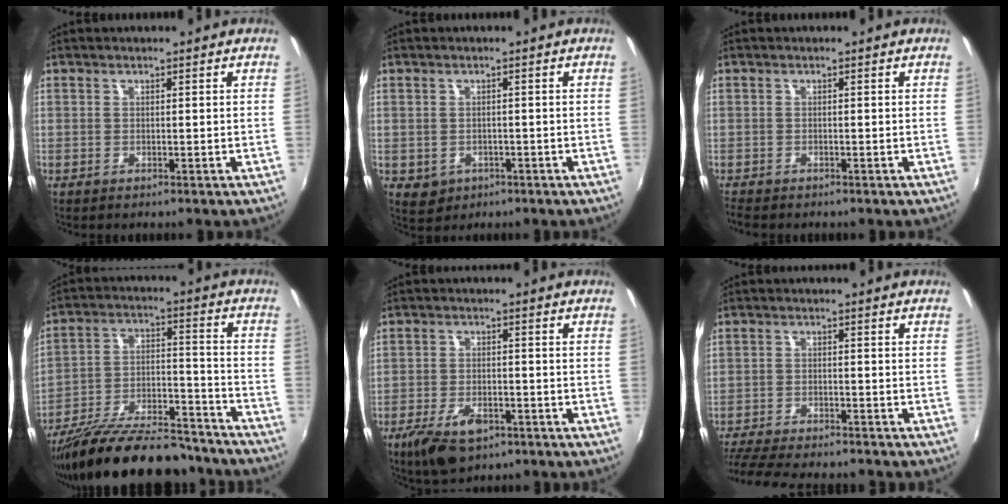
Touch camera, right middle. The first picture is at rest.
{"total": 3.6, "force": [-1.1, 3.2, 1.4], "torque": [-0.033, -0.003, -0.008]}
{"total": 2.3, "force": [-2.2, 0.7, 0.7], "torque": [-0.020, -0.013, -0.040]}
{"total": 24.0, "force": [-19.7, 7.1, 11.6], "torque": [-0.205, -0.008, -0.289]}
{"total": 9.0, "force": [-5.5, 4.4, 5.7], "torque": [-0.136, -0.019, -0.093]}
{"total": 13.3, "force": [-11.8, 2.4, 5.6], "torque": [-0.131, -0.026, -0.190]}